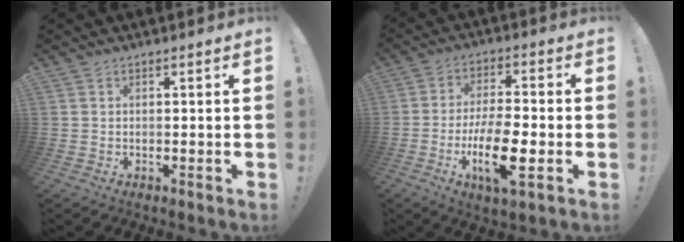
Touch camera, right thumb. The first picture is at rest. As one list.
[{"total": 14.3, "force": [-4.6, 4.7, 12.7], "torque": [-0.241, 0.002, -0.080]}]